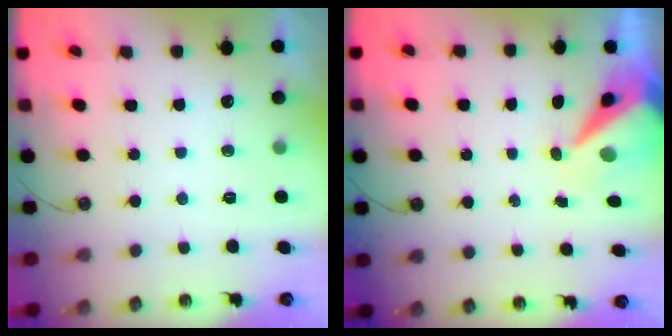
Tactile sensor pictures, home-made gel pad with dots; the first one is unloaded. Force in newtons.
{"total": 9.0, "press": 8.9, "slide": 1.3}